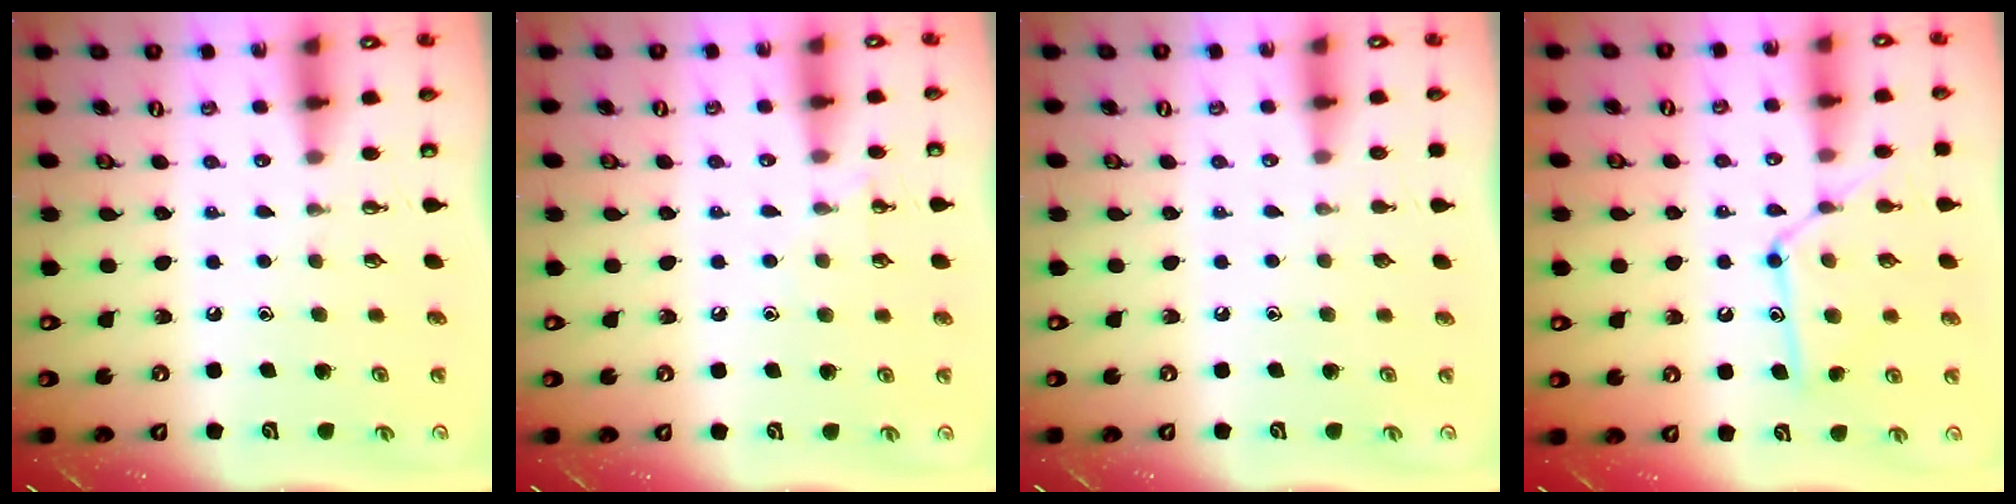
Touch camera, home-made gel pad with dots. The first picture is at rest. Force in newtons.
{"total": 5.7, "press": 5.7, "slide": 0.8}
{"total": 0.0}
{"total": 14.0, "press": 13.9, "slide": 1.2}